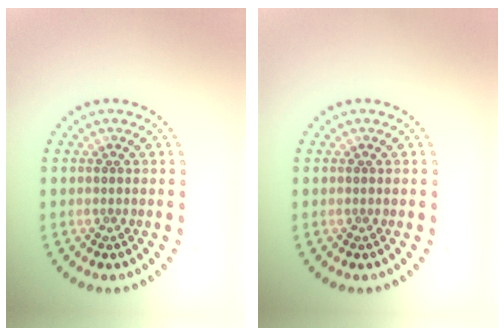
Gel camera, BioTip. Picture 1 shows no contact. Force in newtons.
{"total": 0.0}